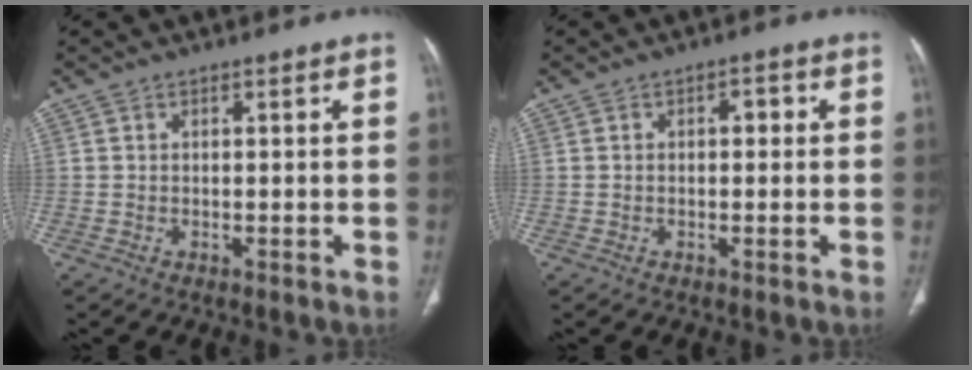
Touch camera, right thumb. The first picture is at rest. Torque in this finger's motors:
{"motor_torque": [0.35, 0.75, 0.41, -0.24, -0.02]}